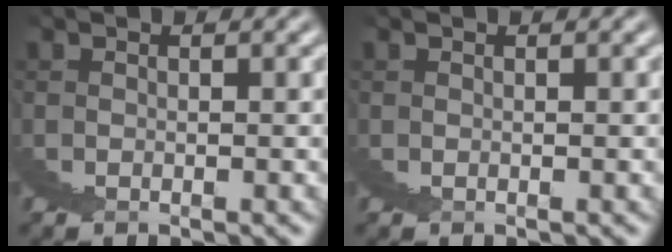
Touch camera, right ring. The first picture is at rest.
{"total": 0.0}